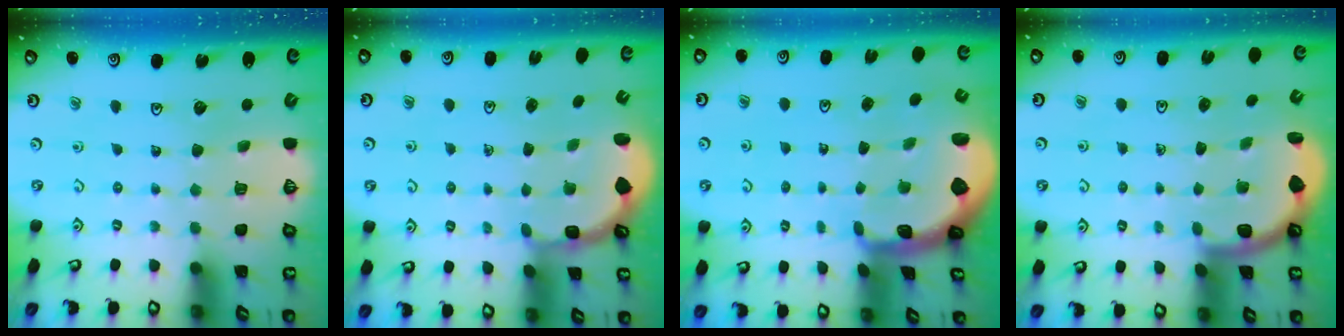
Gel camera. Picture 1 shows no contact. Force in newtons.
{"total": 2.9, "press": 1.9, "slide": 2.2}
{"total": 2.6, "press": 2.5, "slide": 0.6}
{"total": 1.8, "press": 1.8, "slide": 0.1}